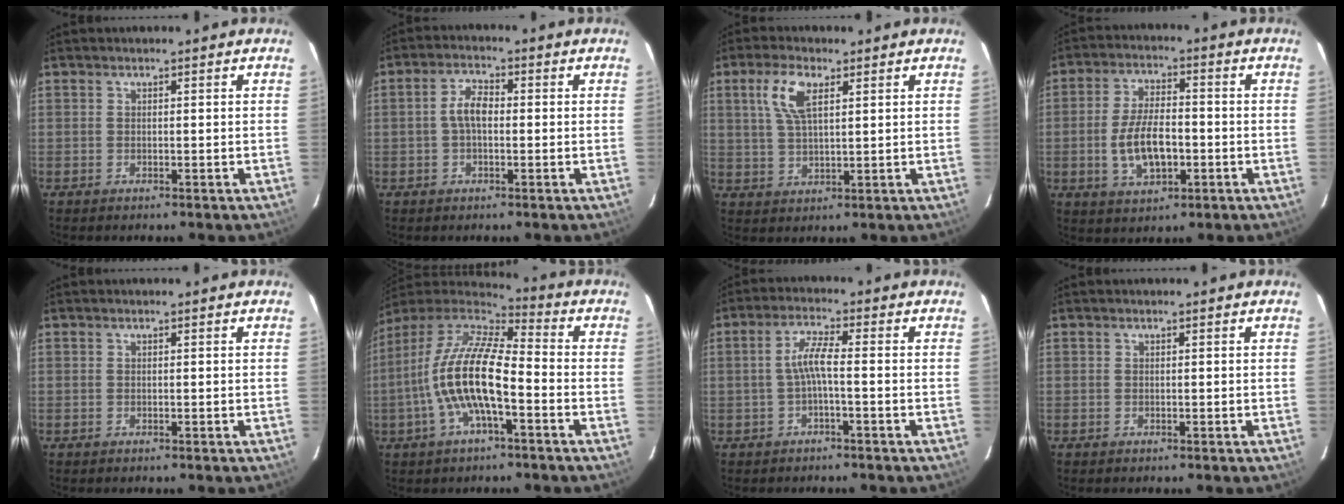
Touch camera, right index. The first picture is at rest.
{"total": 4.2, "force": [-0.3, 2.1, 3.6], "torque": [-0.074, 0.014, -0.006]}
{"total": 7.1, "force": [2.9, 2.8, 5.8], "torque": [-0.119, 0.011, 0.060]}
{"total": 9.7, "force": [-2.2, 4.6, 8.2], "torque": [-0.164, -0.001, -0.032]}
{"total": 0.0}
{"total": 15.3, "force": [-4.0, 4.5, 14.1], "torque": [-0.268, -0.003, -0.078]}
{"total": 3.9, "force": [-1.1, 0.1, 3.7], "torque": [-0.080, 0.008, -0.021]}
{"total": 0.0}